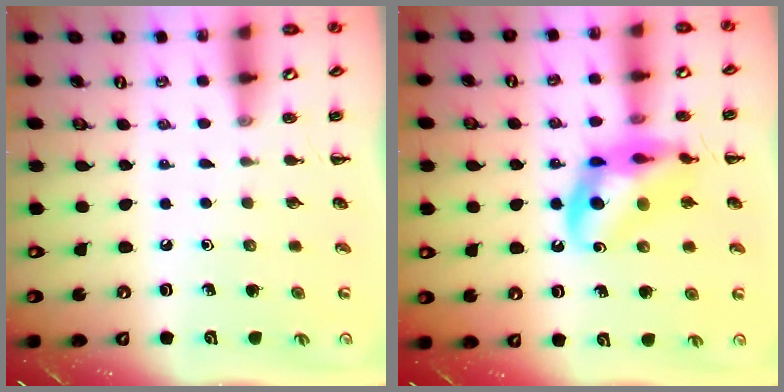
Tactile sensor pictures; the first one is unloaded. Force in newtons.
{"total": 14.8, "press": 14.4, "slide": 3.2}